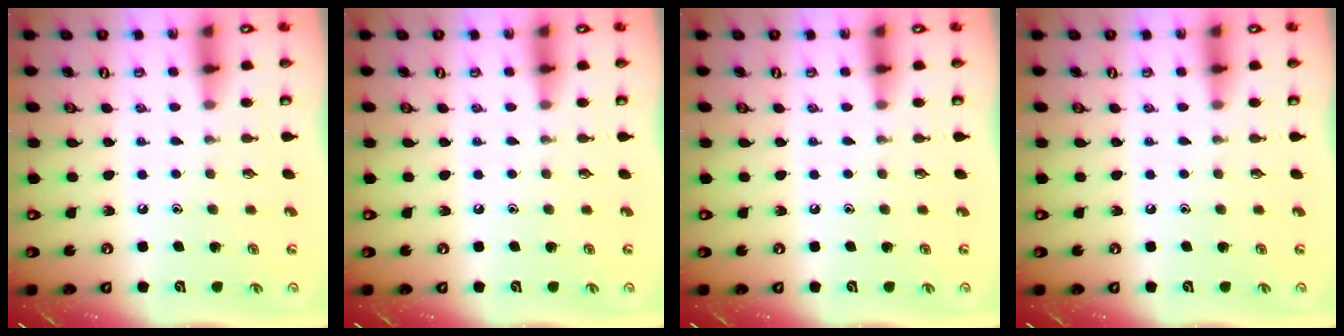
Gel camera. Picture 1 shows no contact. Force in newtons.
{"total": 0.0}
{"total": 0.0}
{"total": 0.0}